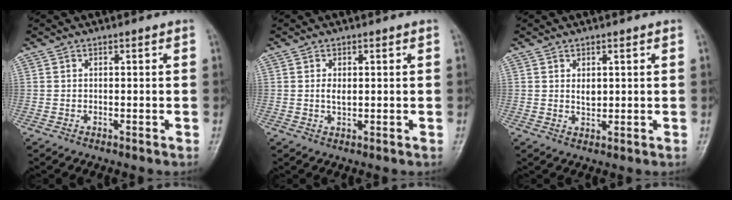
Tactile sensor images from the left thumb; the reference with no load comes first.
{"total": 2.0, "force": [0.3, 1.0, 1.6], "torque": [-0.029, -0.003, 0.006]}
{"total": 2.5, "force": [0.8, 1.4, 1.9], "torque": [-0.023, -0.008, 0.015]}